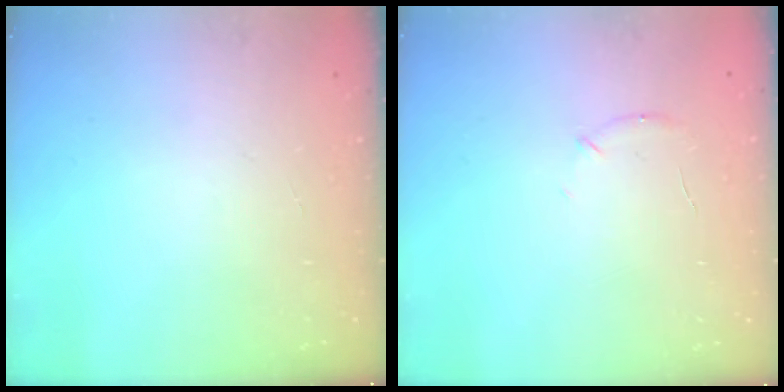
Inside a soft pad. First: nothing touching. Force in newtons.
{"total": 6.6, "press": 6.4, "slide": 1.6}